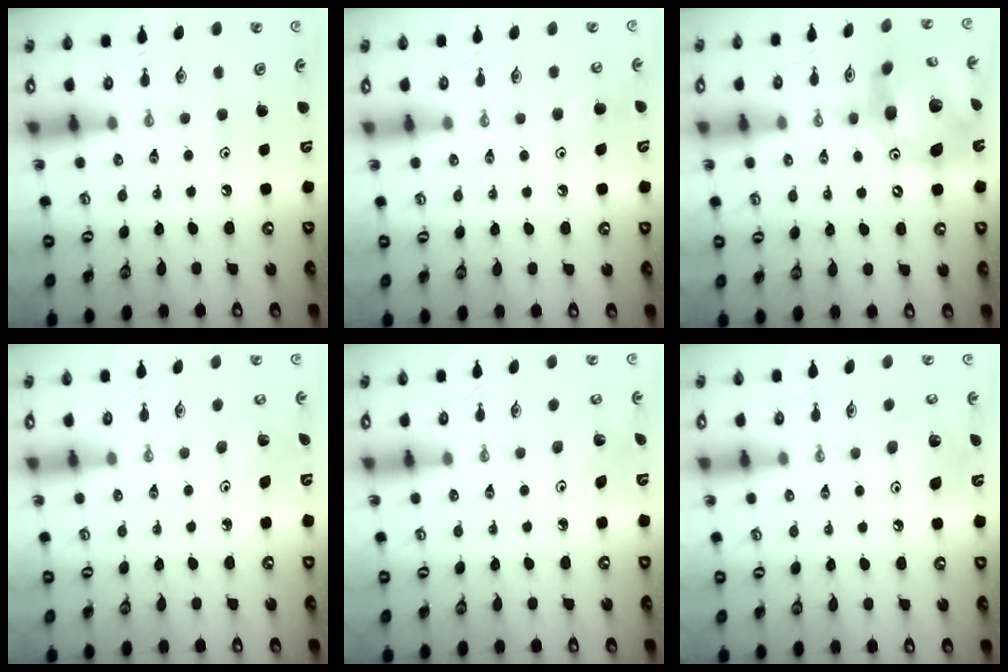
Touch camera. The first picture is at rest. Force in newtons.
{"total": 6.0, "press": 5.9, "slide": 0.5}
{"total": 18.7, "press": 18.6, "slide": 2.0}
{"total": 2.8, "press": 2.8, "slide": 0.2}
{"total": 2.3, "press": 2.3, "slide": 0.2}
{"total": 10.6, "press": 10.4, "slide": 1.9}